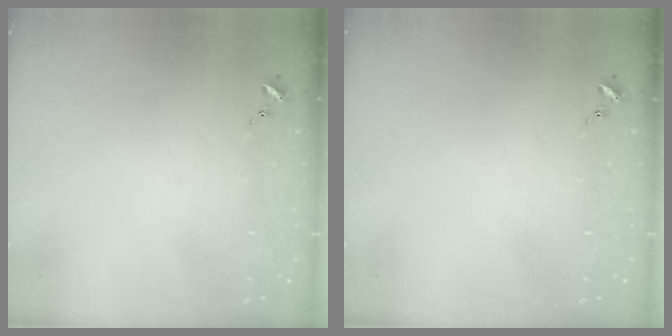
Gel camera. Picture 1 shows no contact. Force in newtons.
{"total": 0.0}